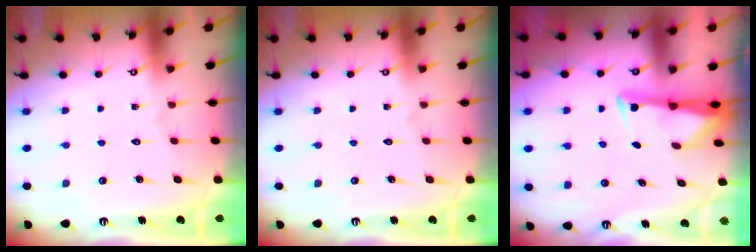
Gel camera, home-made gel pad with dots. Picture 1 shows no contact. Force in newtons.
{"total": 0.0}
{"total": 3.3, "press": 3.3, "slide": 0.5}